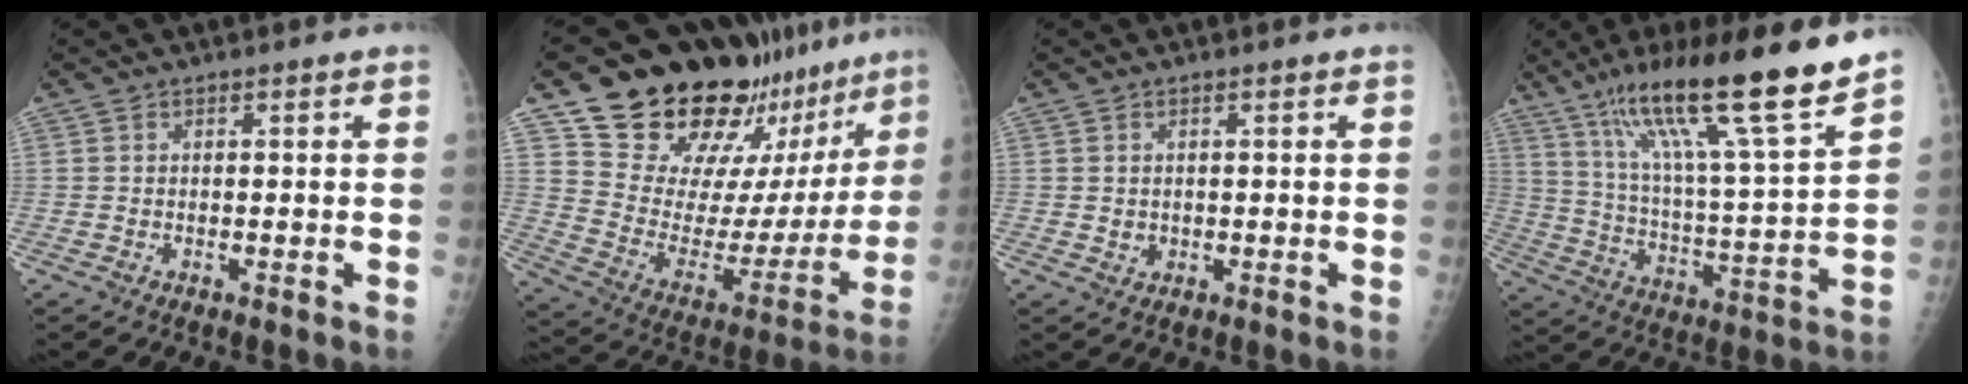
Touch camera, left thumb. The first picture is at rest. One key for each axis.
{"total": 28.6, "fx": 21.7, "fy": 12.9, "fz": 13.5, "tx": -0.169, "ty": -0.097, "tz": 0.319}
{"total": 1.2, "fx": 0.2, "fy": 1.1, "fz": 0.4, "tx": -0.003, "ty": -0.002, "tz": 0.008}
{"total": 21.8, "fx": 15.7, "fy": 1.3, "fz": 15.0, "tx": -0.223, "ty": -0.068, "tz": 0.269}